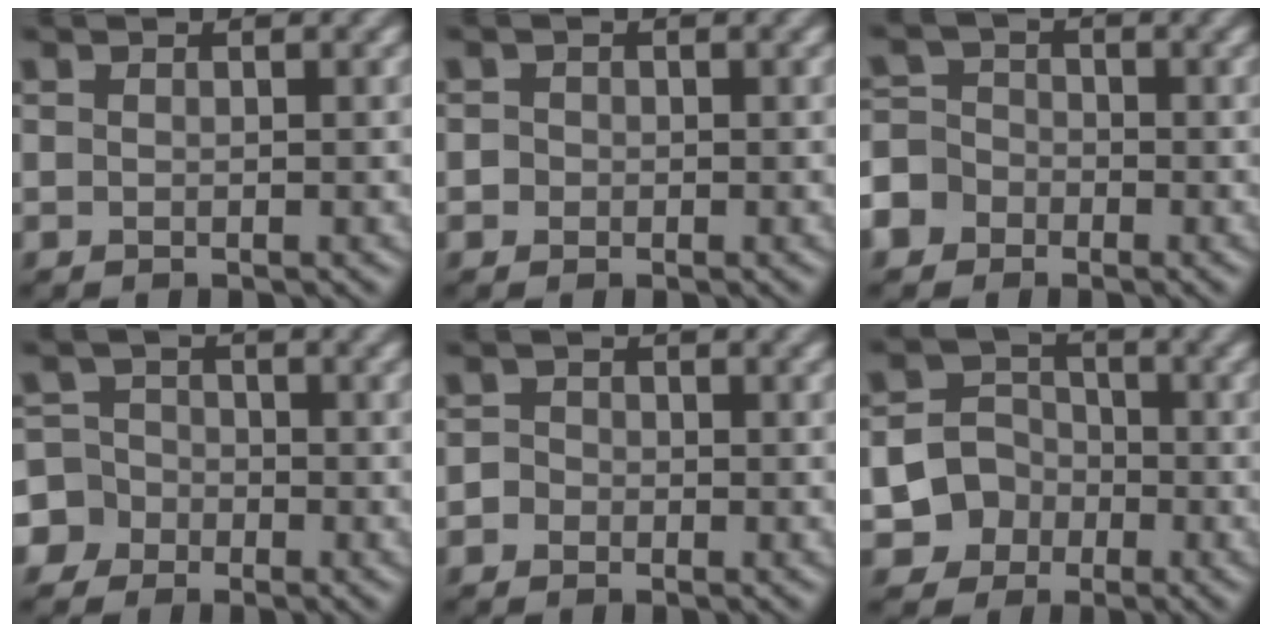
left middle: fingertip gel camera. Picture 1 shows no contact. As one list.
[{"total": 1.3, "force": [-0.1, 1.2, 0.3], "torque": [0.010, 0.004, -0.008]}, {"total": 6.3, "force": [-3.4, 5.2, 1.2], "torque": [-0.022, 0.002, -0.086]}, {"total": 6.4, "force": [-3.2, 5.5, 0.9], "torque": [-0.010, 0.006, -0.087]}, {"total": 1.6, "force": [-0.7, 1.5, 0.2], "torque": [0.012, 0.010, -0.028]}, {"total": 5.7, "force": [-2.2, 5.2, 1.0], "torque": [-0.002, 0.002, -0.065]}]